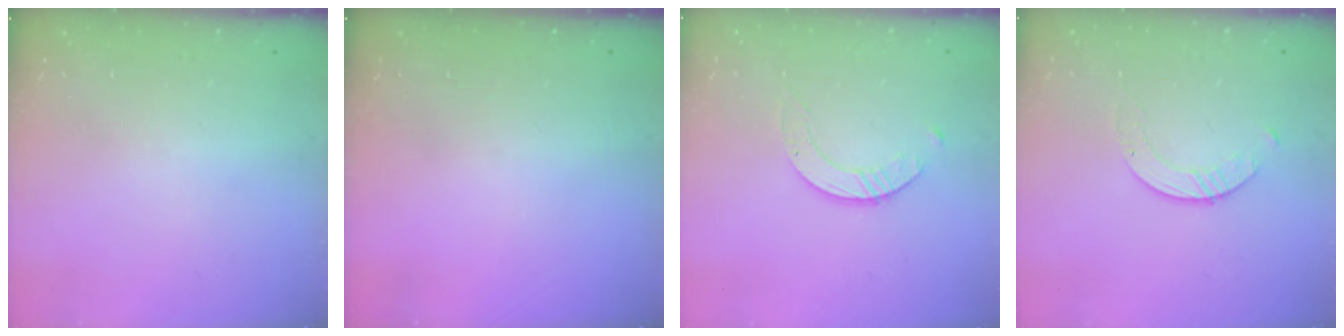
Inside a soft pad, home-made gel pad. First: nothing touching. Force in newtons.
{"total": 0.0}
{"total": 2.6, "press": 2.6, "slide": 0.3}
{"total": 1.7, "press": 1.7, "slide": 0.2}